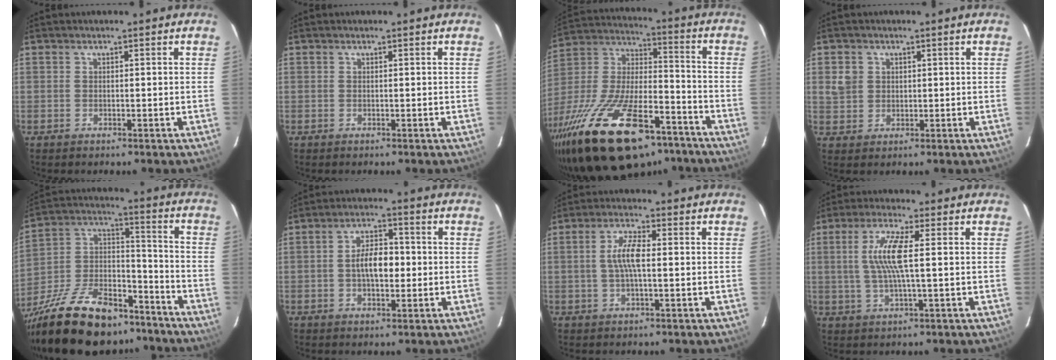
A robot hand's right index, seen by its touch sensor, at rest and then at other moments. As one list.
[{"total": 0.0}, {"total": 31.3, "force": [-20.4, 12.2, 20.3], "torque": [-0.393, -0.022, -0.321]}, {"total": 3.7, "force": [0.9, 3.4, 1.2], "torque": [-0.020, 0.010, 0.019]}, {"total": 26.1, "force": [-19.1, 11.7, 13.3], "torque": [-0.274, 0.022, -0.295]}, {"total": 6.8, "force": [-0.6, 3.3, 5.9], "torque": [-0.106, 0.012, -0.008]}, {"total": 5.5, "force": [0.0, 1.4, 5.3], "torque": [-0.103, 0.007, 0.001]}, {"total": 7.7, "force": [0.9, 1.2, 7.5], "torque": [-0.147, 0.004, 0.018]}]